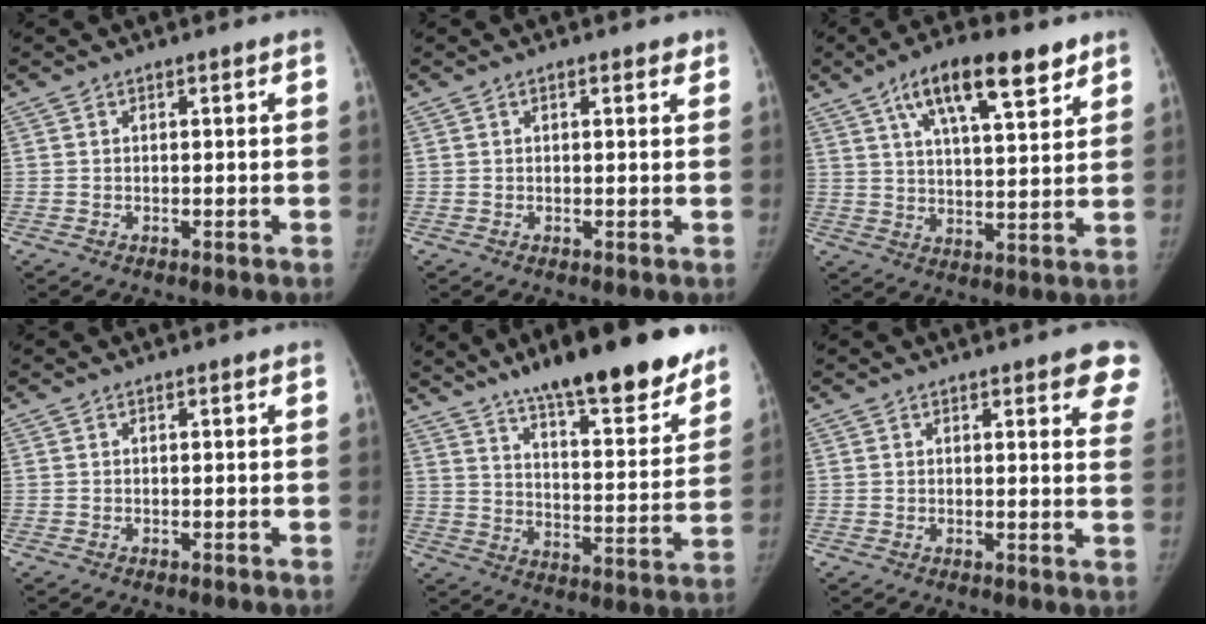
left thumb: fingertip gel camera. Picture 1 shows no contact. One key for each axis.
{"total": 1.8, "fx": 1.1, "fy": 0.8, "fz": 1.1, "tx": -0.005, "ty": -0.003, "tz": 0.011}
{"total": 15.2, "fx": 8.8, "fy": 5.3, "fz": 11.2, "tx": -0.157, "ty": -0.025, "tz": 0.143}
{"total": 0.0}
{"total": 25.2, "fx": 18.8, "fy": 6.2, "fz": 15.7, "tx": -0.192, "ty": -0.082, "tz": 0.273}
{"total": 8.2, "fx": 5.3, "fy": 2.3, "fz": 5.8, "tx": -0.041, "ty": -0.019, "tz": 0.050}